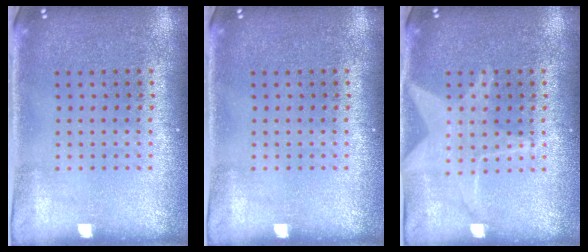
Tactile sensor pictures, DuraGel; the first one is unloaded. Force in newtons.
{"total": 0.0}
{"total": 2.5, "press": 2.5, "slide": 0.3}